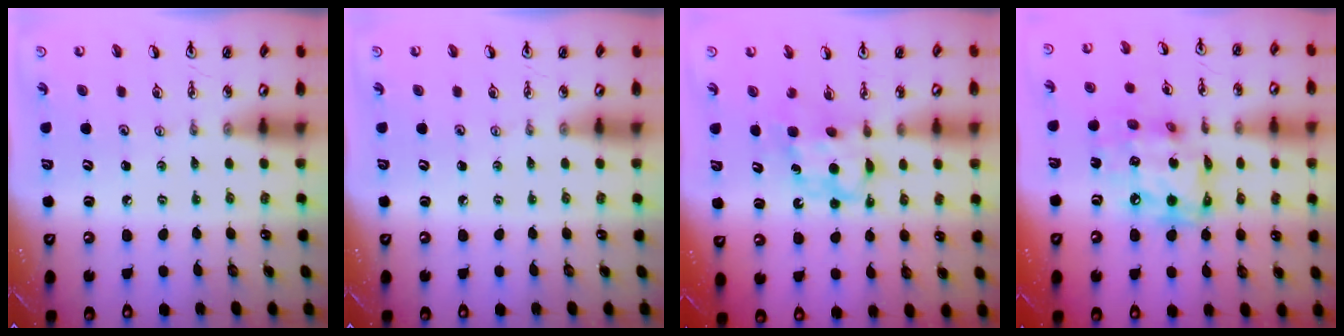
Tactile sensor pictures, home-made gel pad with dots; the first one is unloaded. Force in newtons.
{"total": 0.0}
{"total": 7.0, "press": 7.0, "slide": 0.4}
{"total": 15.8, "press": 15.8, "slide": 1.4}